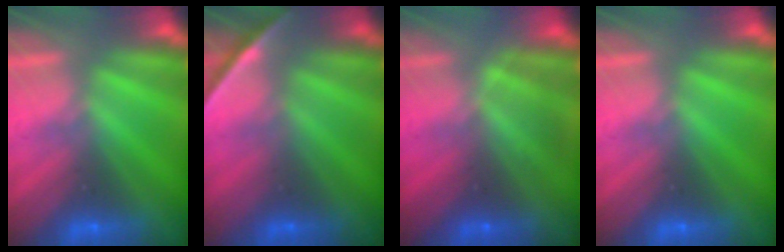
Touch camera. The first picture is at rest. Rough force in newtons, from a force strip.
{"total": 1.9}
{"total": 1.7}
{"total": 0.0}